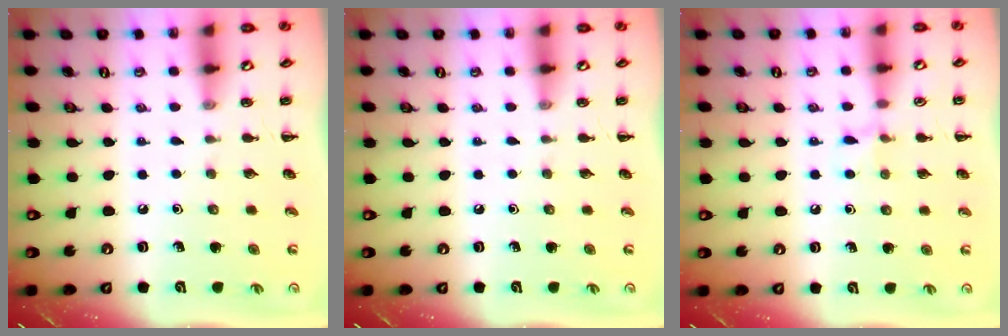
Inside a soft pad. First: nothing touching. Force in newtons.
{"total": 0.0}
{"total": 5.8, "press": 5.6, "slide": 1.8}